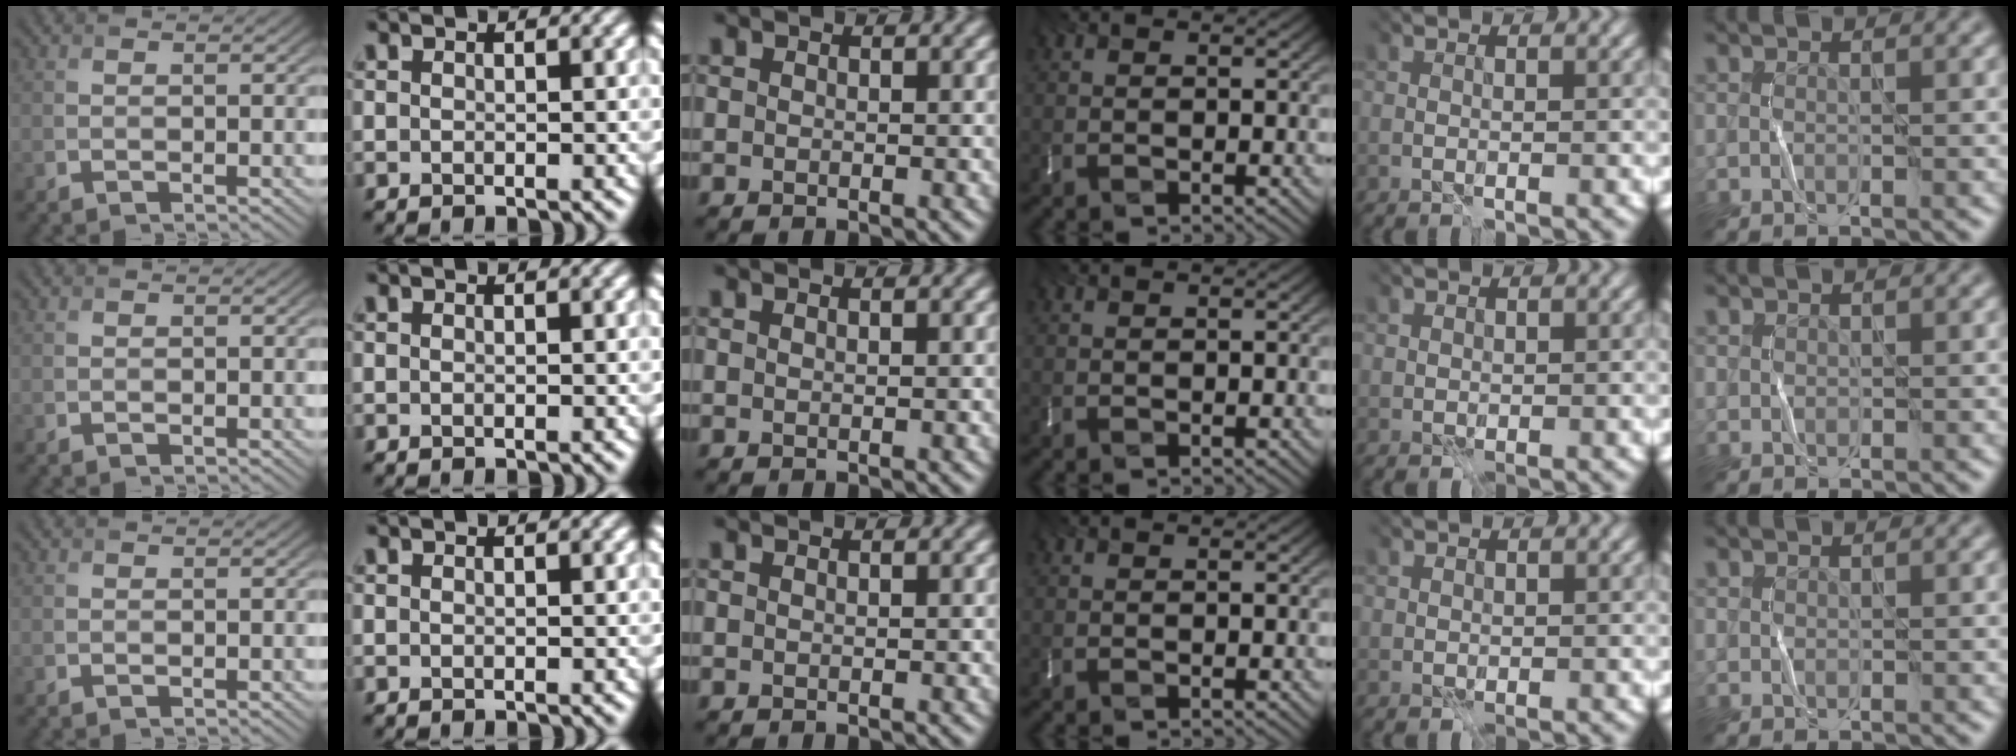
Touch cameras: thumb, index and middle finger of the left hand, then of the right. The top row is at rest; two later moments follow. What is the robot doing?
{"motion": "fold", "object": "bubble wrap"}